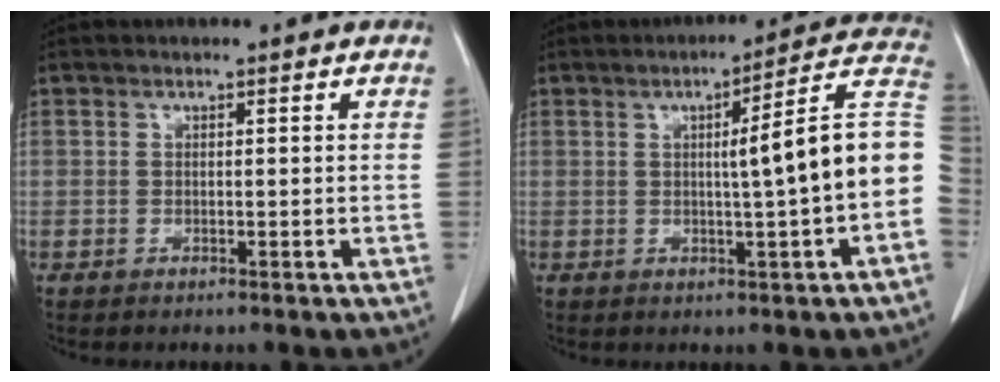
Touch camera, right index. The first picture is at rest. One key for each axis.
{"total": 12.8, "fx": -0.6, "fy": -0.4, "fz": 12.7, "tx": -0.158, "ty": 0.024, "tz": -0.015}